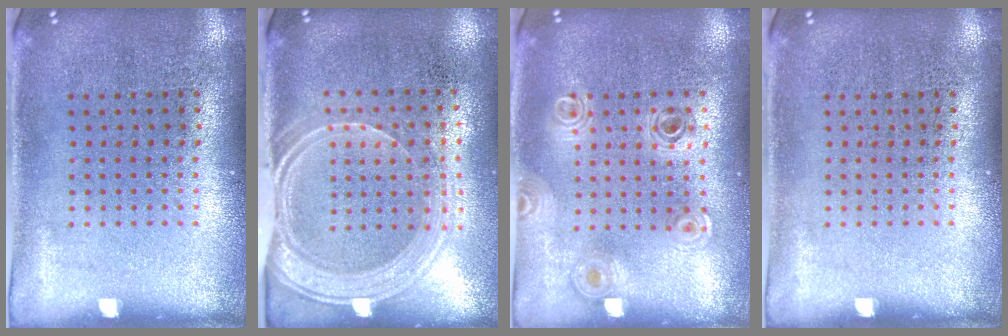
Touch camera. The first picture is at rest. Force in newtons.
{"total": 1.9, "press": 1.7, "slide": 0.9}
{"total": 0.5, "press": 0.5, "slide": 0.1}
{"total": 0.0}